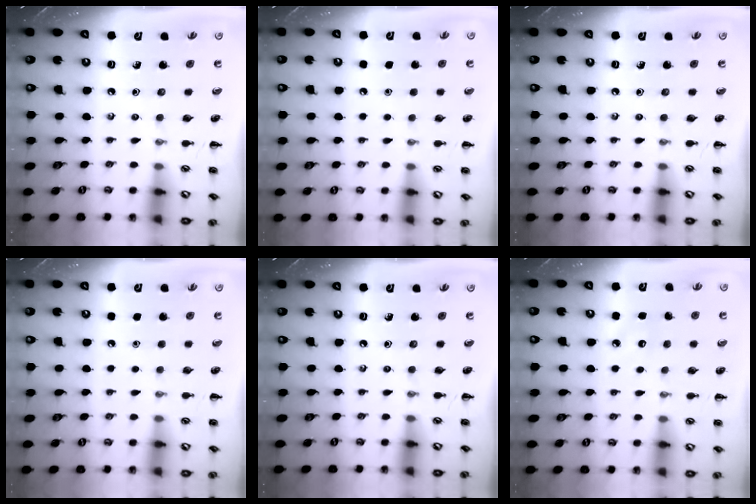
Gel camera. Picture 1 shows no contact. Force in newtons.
{"total": 1.6, "press": 1.6, "slide": 0.1}
{"total": 0.0}
{"total": 1.7, "press": 1.7, "slide": 0.1}
{"total": 0.0}
{"total": 6.0, "press": 5.8, "slide": 1.6}